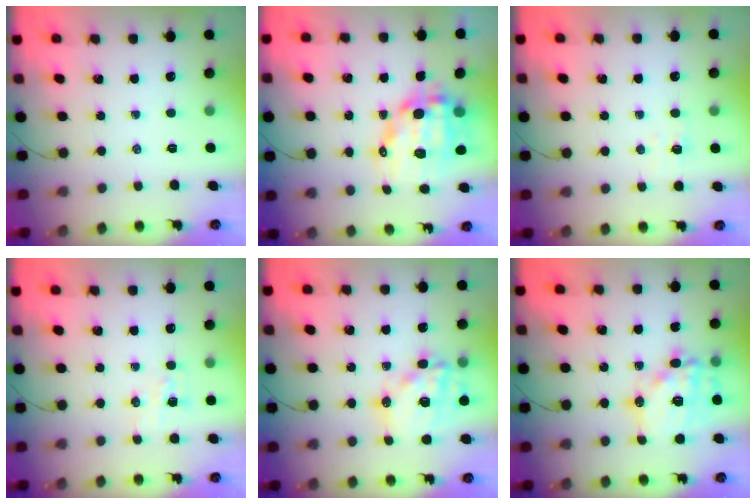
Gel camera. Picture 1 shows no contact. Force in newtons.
{"total": 14.1, "press": 13.7, "slide": 3.3}
{"total": 2.9, "press": 2.8, "slide": 0.8}
{"total": 4.1, "press": 4.0, "slide": 0.9}
{"total": 17.8, "press": 17.4, "slide": 3.7}
{"total": 18.3, "press": 18.0, "slide": 3.5}